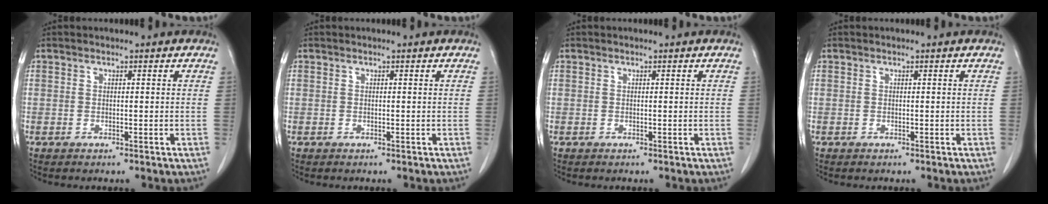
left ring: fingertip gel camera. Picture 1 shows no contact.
{"total": 0.0}
{"total": 0.0}
{"total": 0.0}